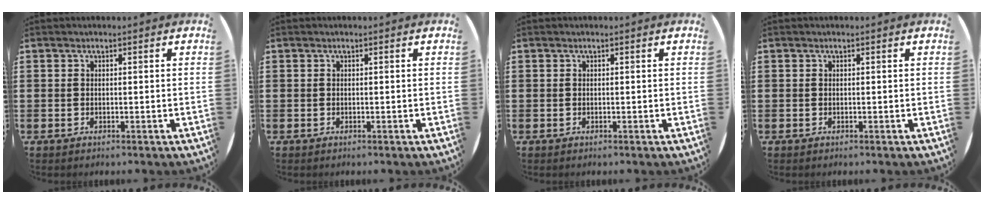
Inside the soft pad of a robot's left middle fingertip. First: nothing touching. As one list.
[{"total": 0.0}, {"total": 0.0}, {"total": 0.0}]